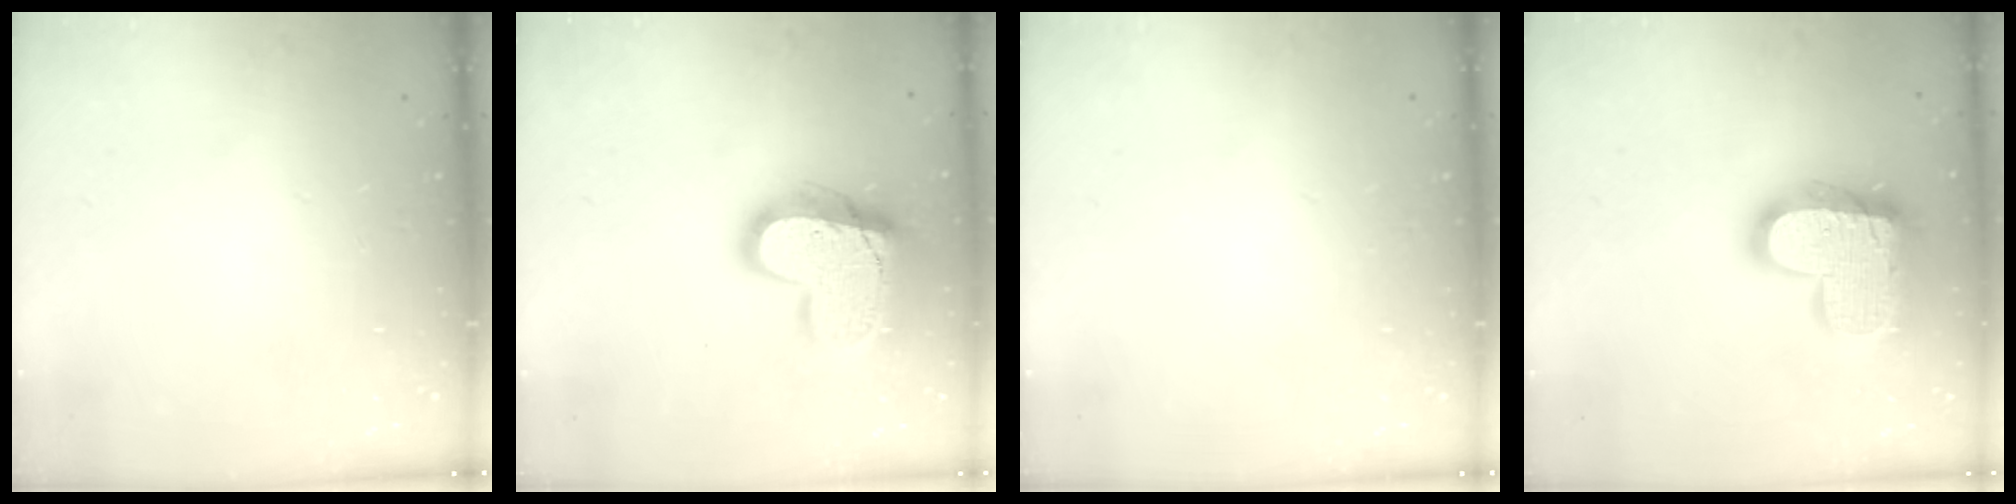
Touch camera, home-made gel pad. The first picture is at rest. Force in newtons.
{"total": 19.1, "press": 19.0, "slide": 1.8}
{"total": 0.0}
{"total": 18.7, "press": 18.7, "slide": 1.2}